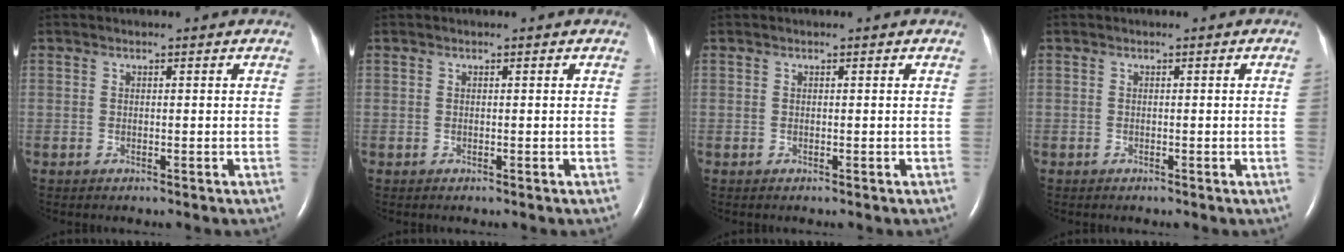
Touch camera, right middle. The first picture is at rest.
{"total": 0.0}
{"total": 0.0}
{"total": 1.0, "force": [-0.1, -0.4, 0.8], "torque": [-0.006, 0.001, -0.004]}